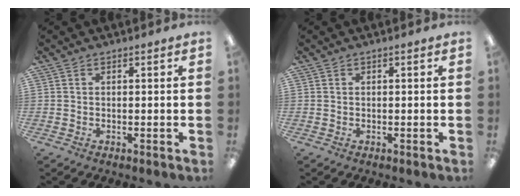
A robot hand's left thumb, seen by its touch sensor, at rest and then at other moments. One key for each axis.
{"total": 0.0}